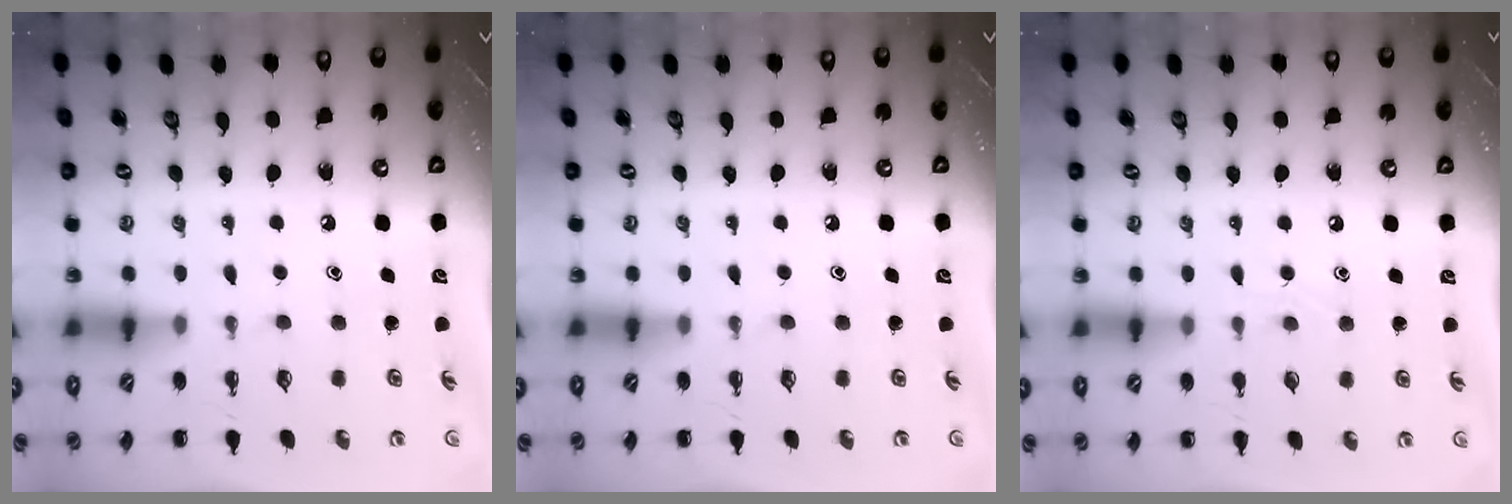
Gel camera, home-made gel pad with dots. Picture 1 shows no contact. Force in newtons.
{"total": 0.0}
{"total": 2.9, "press": 2.7, "slide": 0.9}